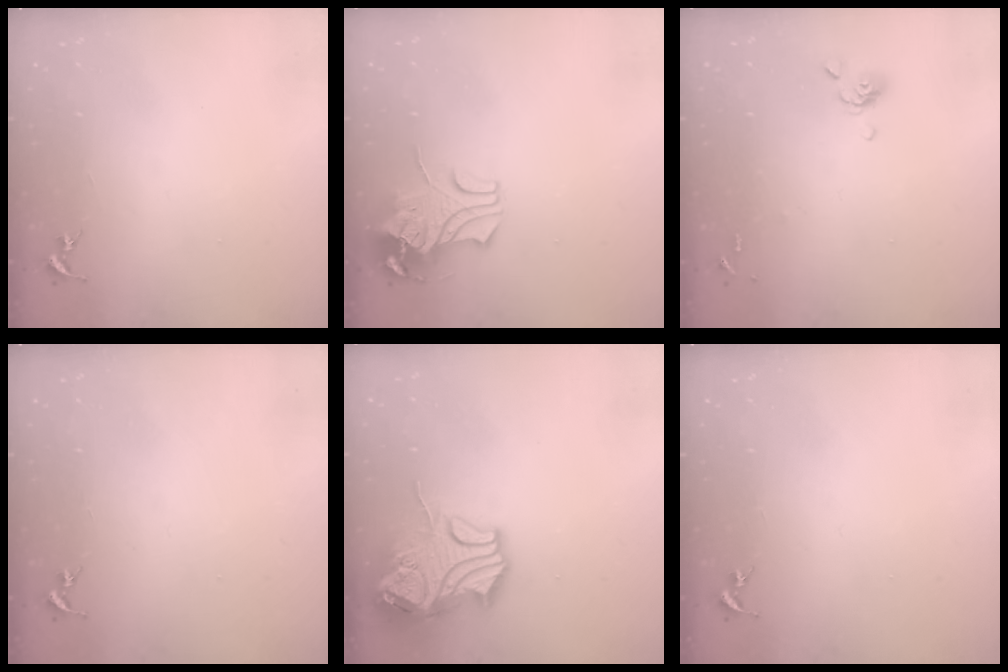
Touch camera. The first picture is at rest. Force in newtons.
{"total": 9.2, "press": 9.1, "slide": 1.2}
{"total": 6.4, "press": 6.2, "slide": 1.5}
{"total": 0.0}
{"total": 14.6, "press": 14.5, "slide": 2.1}
{"total": 0.0}